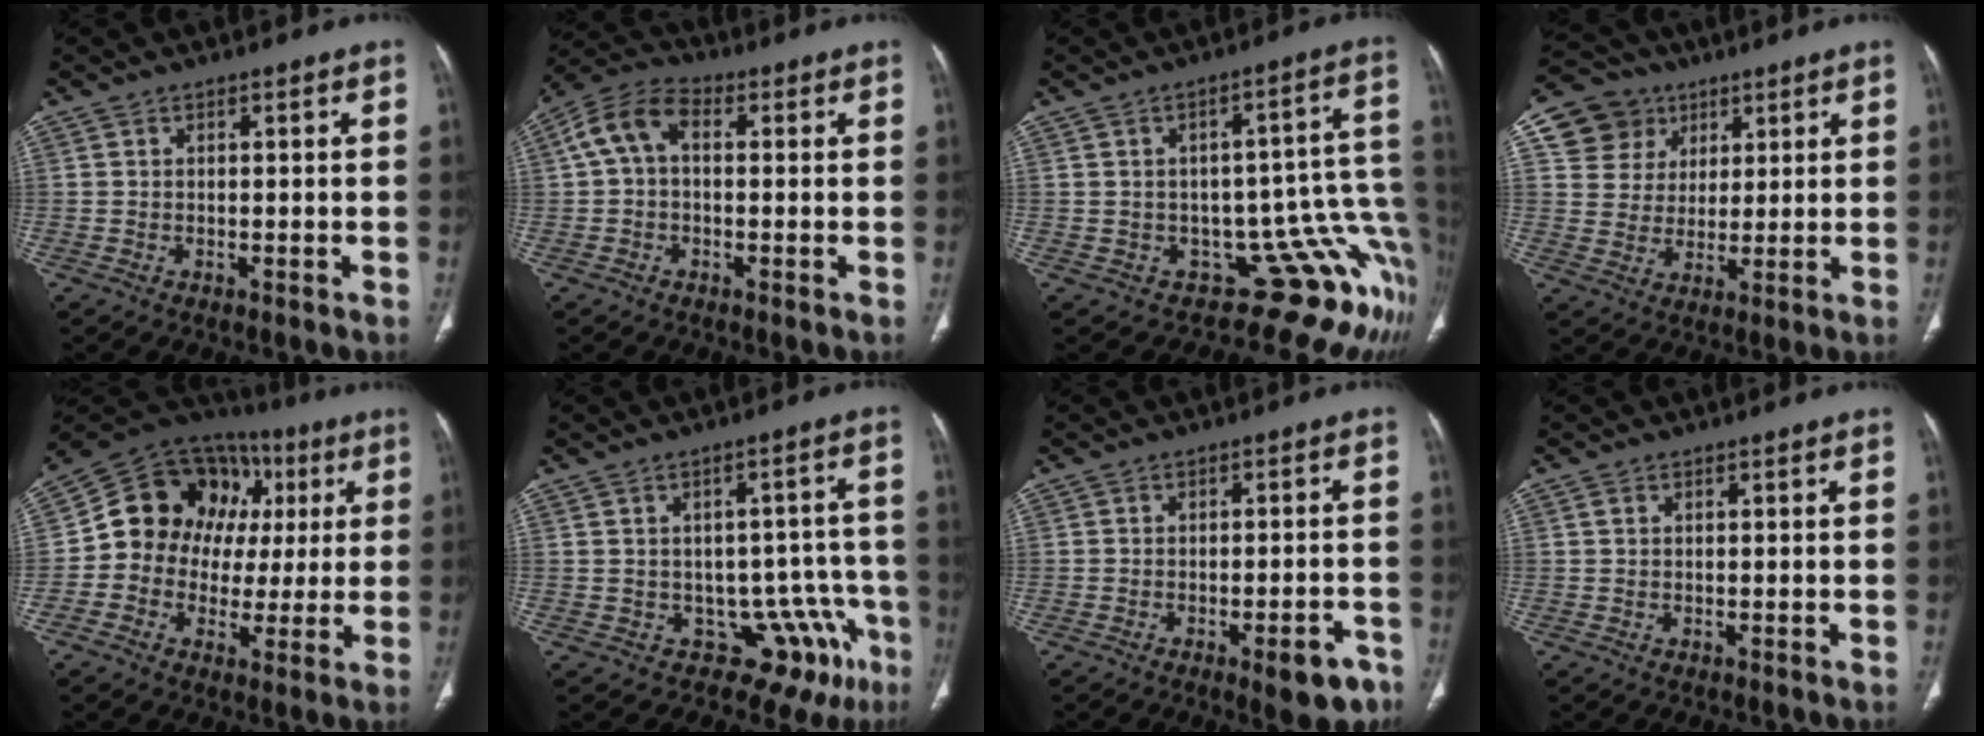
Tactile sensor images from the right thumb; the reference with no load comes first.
{"total": 7.9, "force": [1.0, 5.1, 6.0], "torque": [-0.115, 0.027, 0.010]}
{"total": 12.5, "force": [-6.3, 5.8, 9.2], "torque": [-0.046, 0.085, -0.083]}
{"total": 10.4, "force": [4.6, 9.0, 2.1], "torque": [-0.006, -0.009, 0.085]}
{"total": 18.3, "force": [2.6, 15.4, 9.4], "torque": [-0.094, 0.049, 0.041]}
{"total": 12.0, "force": [-6.4, 8.0, 6.3], "torque": [-0.024, 0.057, -0.078]}
{"total": 6.9, "force": [-3.9, 2.4, 5.1], "torque": [-0.046, 0.020, -0.043]}
{"total": 0.6, "force": [0.3, 0.3, 0.4], "torque": [-0.009, 0.008, 0.006]}